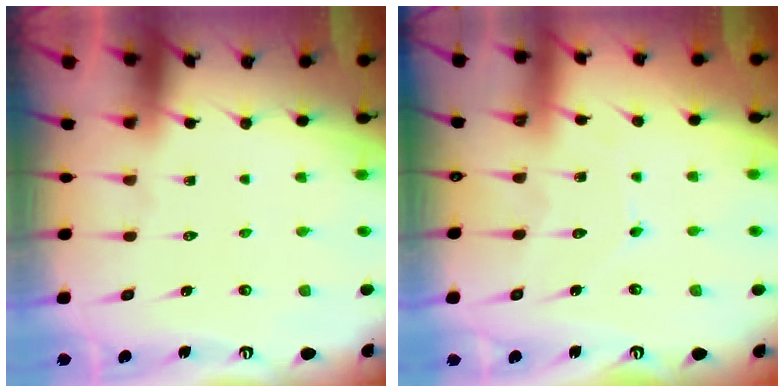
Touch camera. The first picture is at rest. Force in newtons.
{"total": 4.0, "press": 4.0, "slide": 0.3}